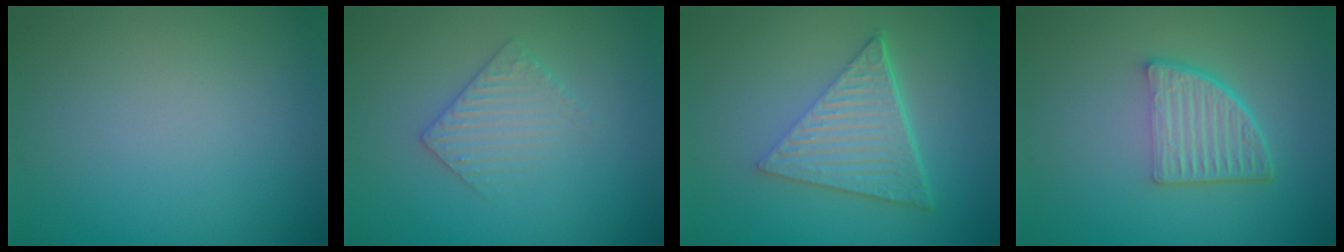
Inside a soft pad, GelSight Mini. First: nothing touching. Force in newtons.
{"total": 2.5, "press": 2.4, "slide": 0.5}
{"total": 6.8, "press": 4.5, "slide": 5.1}
{"total": 5.0, "press": 3.4, "slide": 3.6}